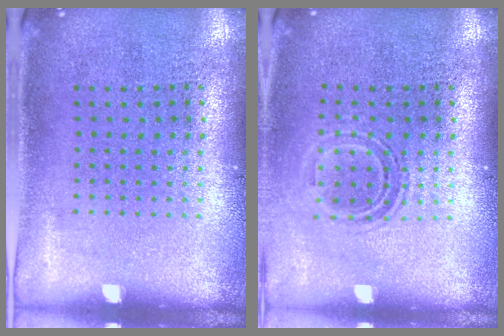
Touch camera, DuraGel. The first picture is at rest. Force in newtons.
{"total": 1.5, "press": 1.2, "slide": 1.0}